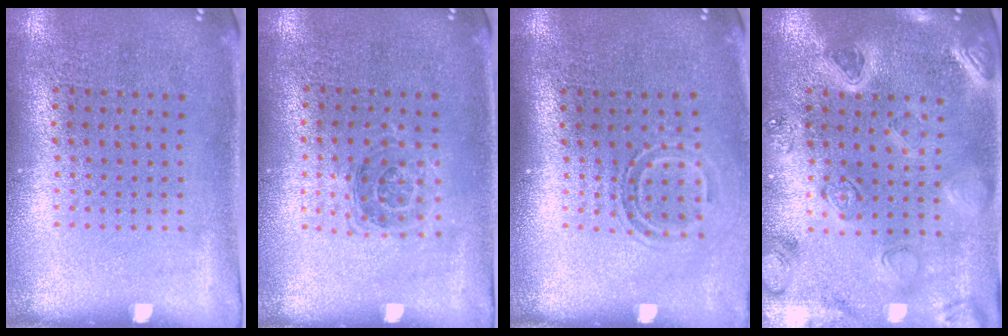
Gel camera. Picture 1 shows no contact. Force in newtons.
{"total": 1.1, "press": 1.0, "slide": 0.4}
{"total": 1.6, "press": 1.0, "slide": 1.2}
{"total": 2.3, "press": 2.2, "slide": 0.4}